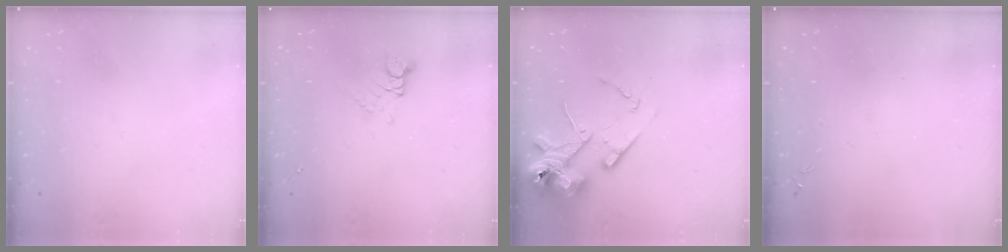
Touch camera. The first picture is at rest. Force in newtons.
{"total": 2.9, "press": 2.8, "slide": 0.4}
{"total": 13.7, "press": 13.5, "slide": 2.0}
{"total": 0.0}